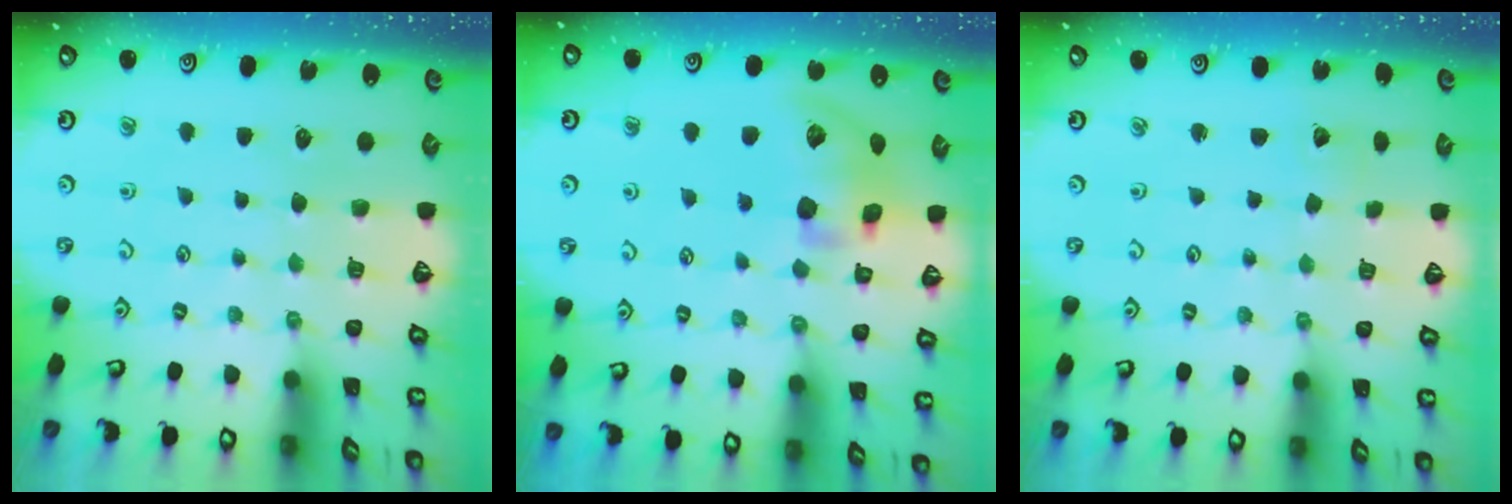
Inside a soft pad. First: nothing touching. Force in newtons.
{"total": 13.9, "press": 13.8, "slide": 2.1}
{"total": 1.5, "press": 1.5, "slide": 0.0}